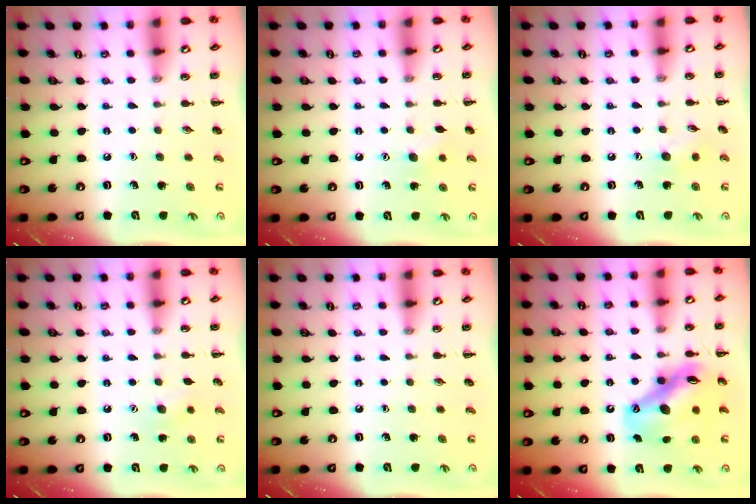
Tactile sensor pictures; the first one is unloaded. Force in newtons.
{"total": 7.2, "press": 7.0, "slide": 1.8}
{"total": 6.1, "press": 6.0, "slide": 1.2}
{"total": 6.3, "press": 6.0, "slide": 1.9}
{"total": 0.0}
{"total": 14.7, "press": 14.1, "slide": 4.2}